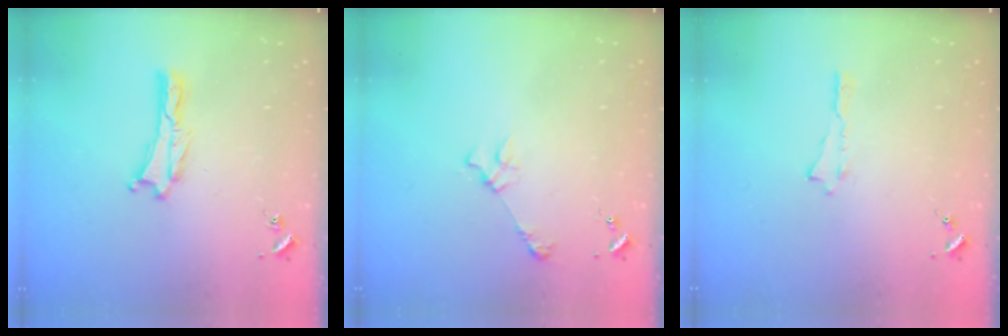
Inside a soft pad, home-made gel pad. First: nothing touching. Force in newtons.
{"total": 2.4, "press": 2.4, "slide": 0.3}
{"total": 0.0}